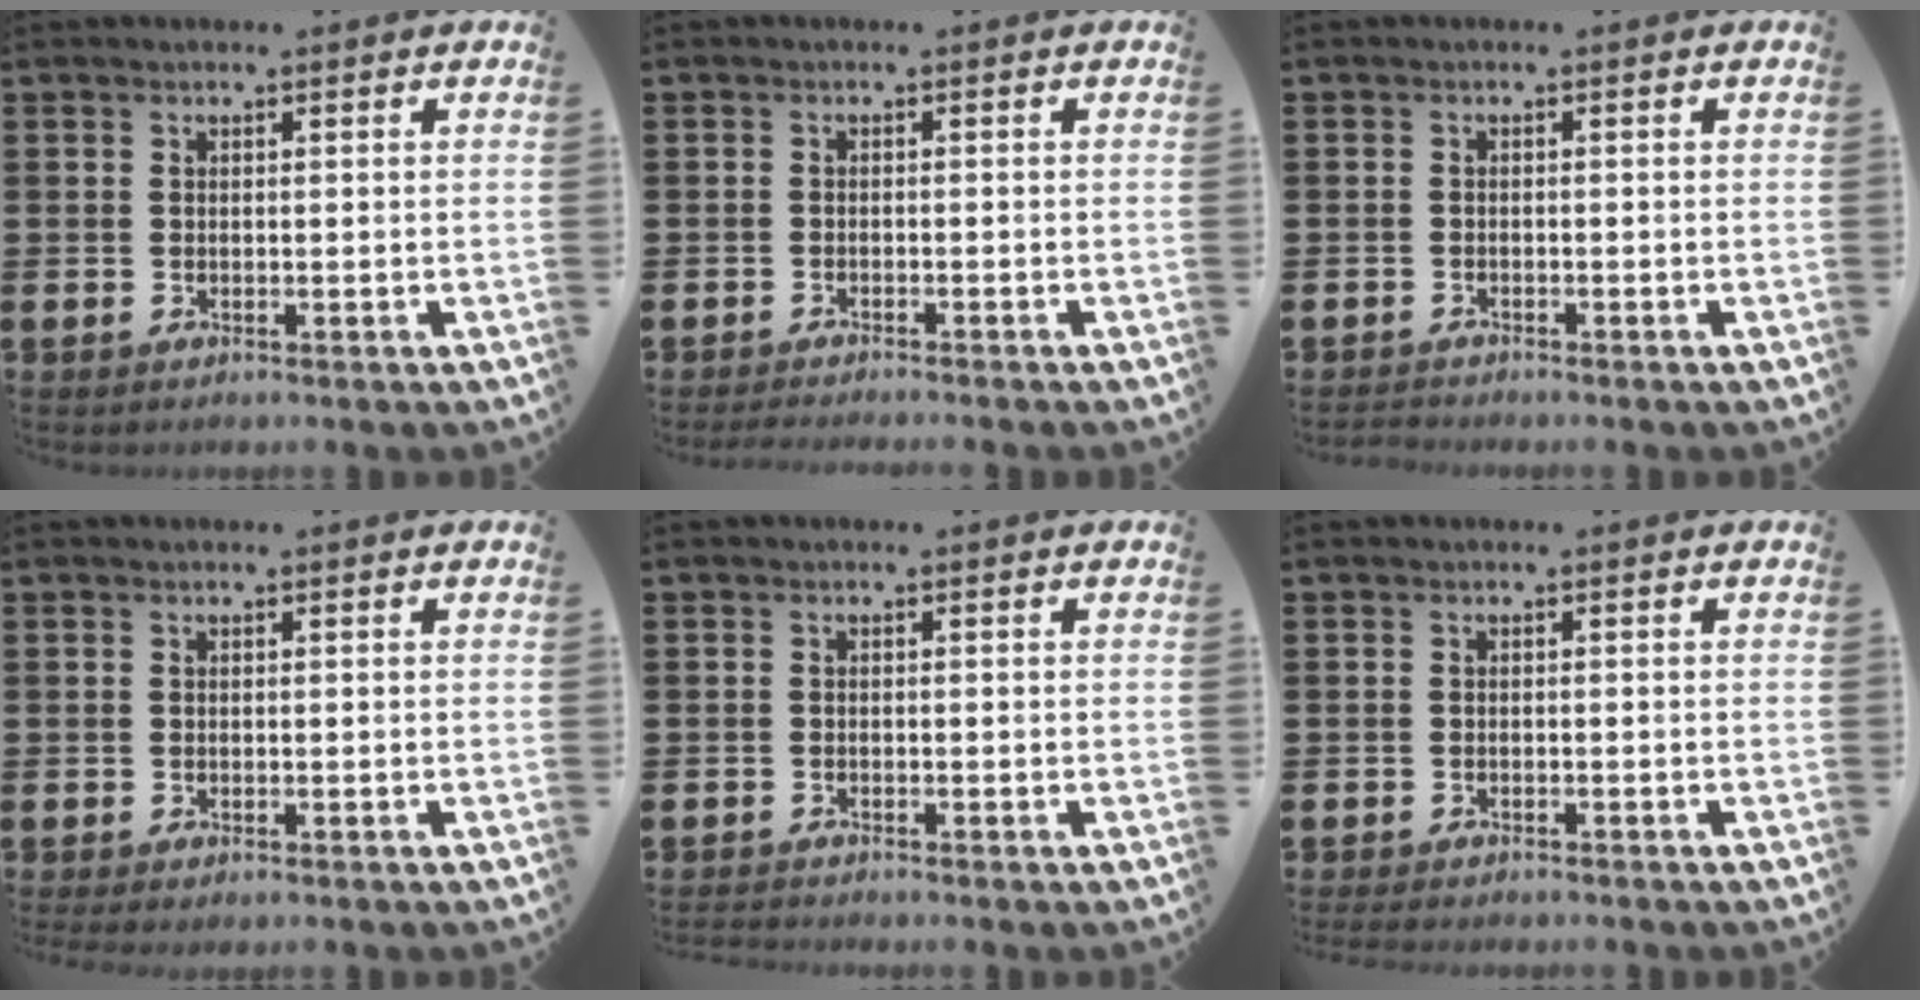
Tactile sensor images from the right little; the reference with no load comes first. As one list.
[{"total": 1.0, "force": [-1.0, -0.2, 0.2], "torque": [-0.003, -0.001, -0.019]}, {"total": 0.8, "force": [-0.8, 0.0, 0.0], "torque": [-0.002, -0.002, -0.016]}, {"total": 0.0}, {"total": 0.7, "force": [-0.7, -0.1, 0.1], "torque": [-0.002, -0.003, -0.013]}, {"total": 0.9, "force": [-0.9, 0.1, 0.2], "torque": [-0.005, -0.002, -0.017]}]